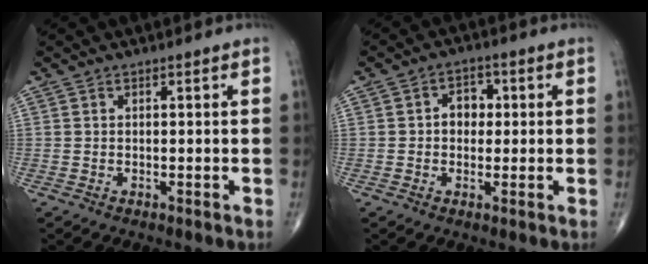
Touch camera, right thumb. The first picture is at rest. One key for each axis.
{"total": 4.3, "fx": 0.3, "fy": 3.4, "fz": 2.6, "tx": -0.015, "ty": 0.011, "tz": -0.002}